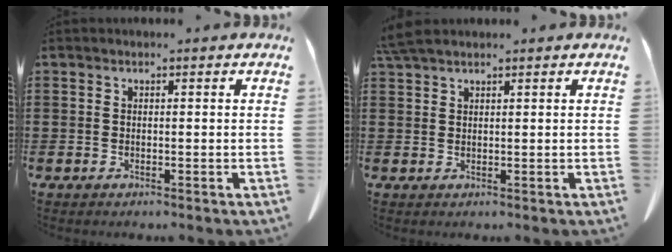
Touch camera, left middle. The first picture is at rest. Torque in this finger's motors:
{"motor_torque": [1.34, 0.80, 0.13, 0.09]}